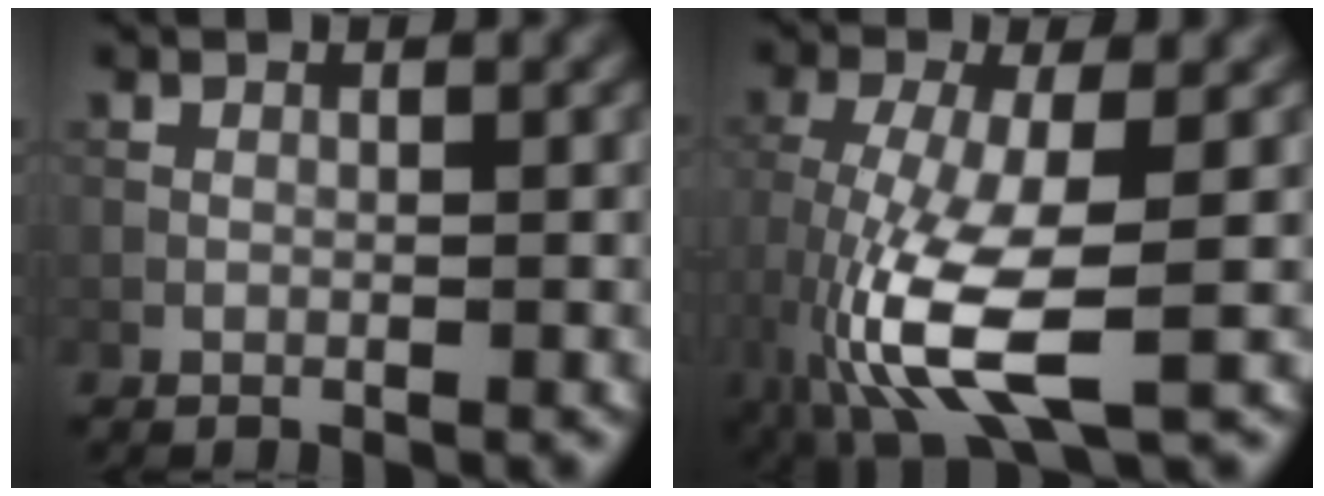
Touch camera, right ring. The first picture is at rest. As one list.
[{"total": 8.7, "force": [-3.4, 2.3, 7.6], "torque": [-0.172, -0.011, -0.065]}]